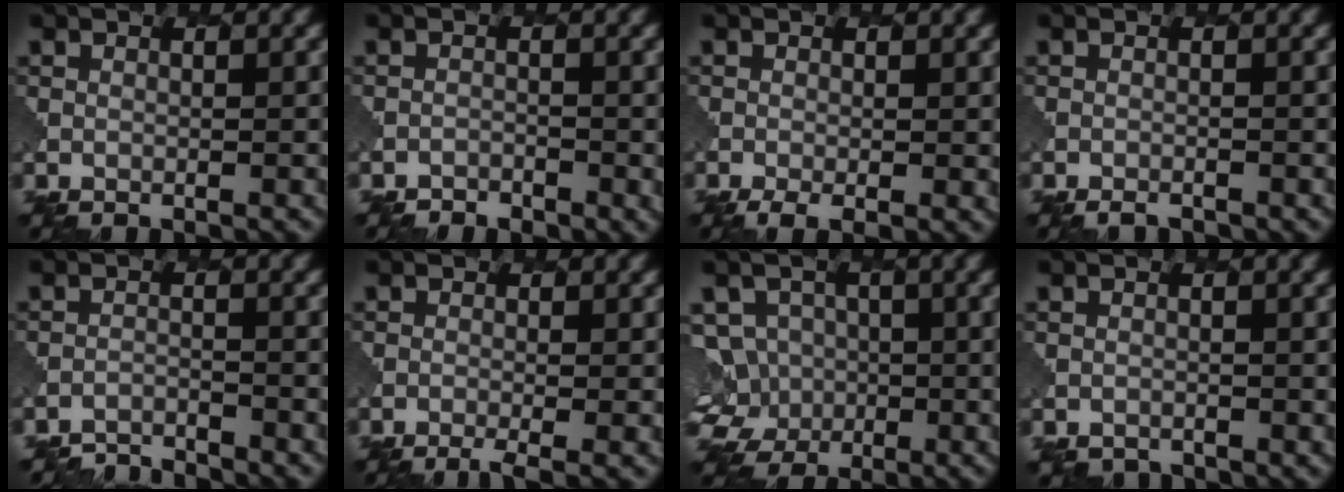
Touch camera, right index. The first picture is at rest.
{"total": 1.5, "force": [-1.3, 0.8, 0.1], "torque": [-0.003, 0.003, -0.022]}
{"total": 3.3, "force": [-1.2, 1.3, 2.8], "torque": [-0.045, -0.006, -0.017]}
{"total": 1.6, "force": [-1.5, 0.6, 0.4], "torque": [-0.003, 0.002, -0.018]}
{"total": 2.7, "force": [-2.7, 0.2, -0.4], "torque": [0.007, -0.005, -0.050]}
{"total": 2.9, "force": [-1.2, 0.9, 2.5], "torque": [-0.033, 0.001, -0.019]}
{"total": 6.5, "force": [-0.6, 6.1, 2.0], "torque": [-0.041, 0.016, -0.032]}
{"total": 1.8, "force": [-1.4, 1.2, 0.0], "torque": [-0.002, -0.003, -0.014]}